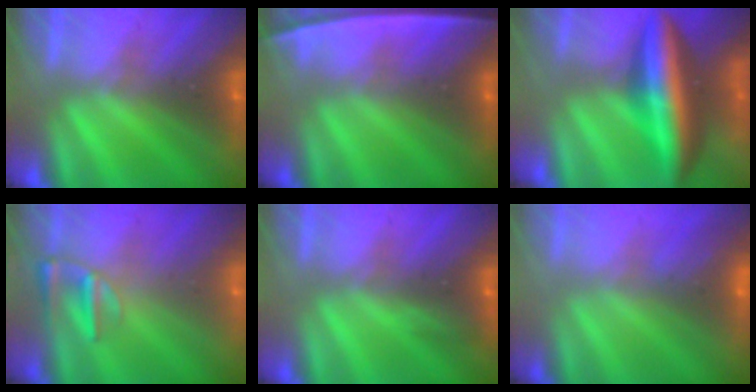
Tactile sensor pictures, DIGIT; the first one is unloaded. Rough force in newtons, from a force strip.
{"total": 2.4}
{"total": 7.1}
{"total": 2.4}
{"total": 3.0}
{"total": 2.9}